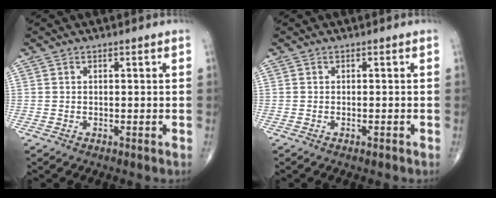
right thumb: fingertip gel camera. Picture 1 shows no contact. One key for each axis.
{"total": 0.8, "fx": -0.5, "fy": 0.2, "fz": 0.6, "tx": -0.013, "ty": -0.001, "tz": -0.007}